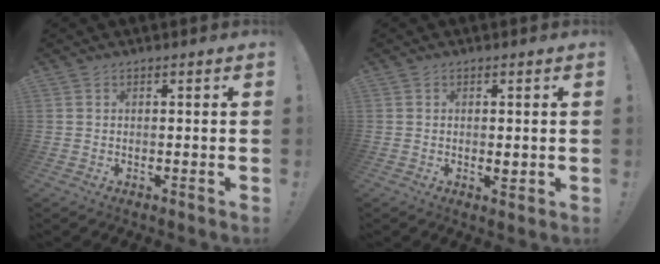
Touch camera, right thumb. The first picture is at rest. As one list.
[{"total": 1.5, "force": [0.1, 0.9, 1.2], "torque": [-0.013, -0.001, 0.001]}]